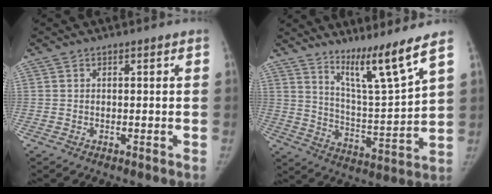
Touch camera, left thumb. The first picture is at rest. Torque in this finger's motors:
{"motor_torque": [1.33, -0.31, 0.91, -0.75, 0.06]}